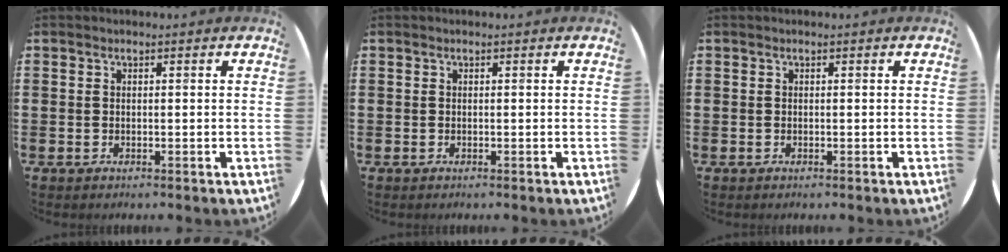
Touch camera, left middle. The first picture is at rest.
{"total": 0.0}
{"total": 0.0}